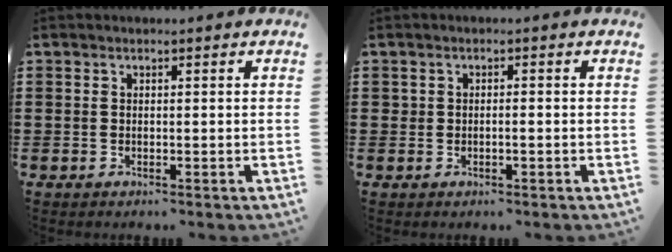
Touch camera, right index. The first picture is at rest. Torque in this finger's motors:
{"motor_torque": [-0.25, -0.03, -0.06, -0.02]}